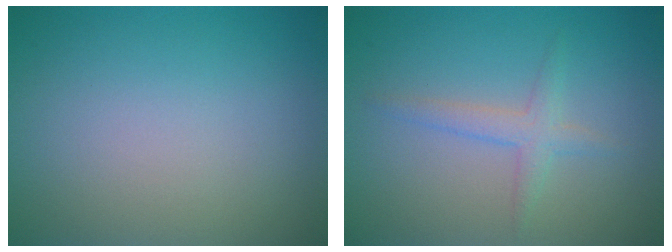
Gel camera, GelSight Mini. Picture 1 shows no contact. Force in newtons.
{"total": 1.9, "press": 1.9, "slide": 0.1}